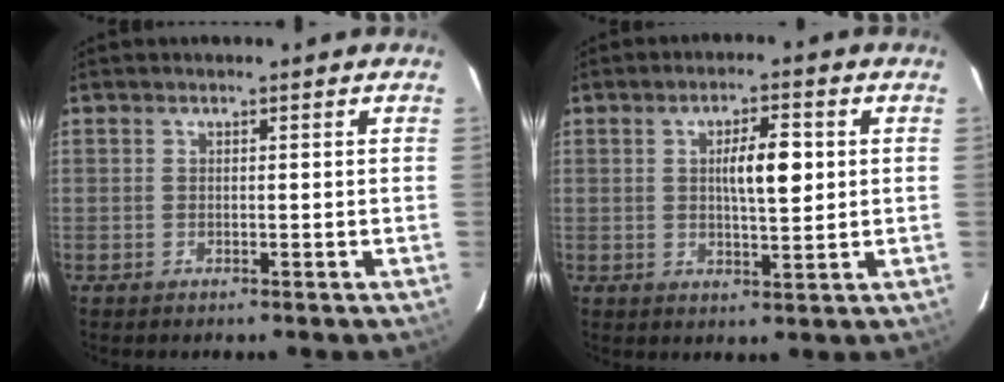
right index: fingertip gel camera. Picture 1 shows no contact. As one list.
[{"total": 6.1, "force": [1.0, 1.4, 5.8], "torque": [-0.096, 0.006, 0.019]}]